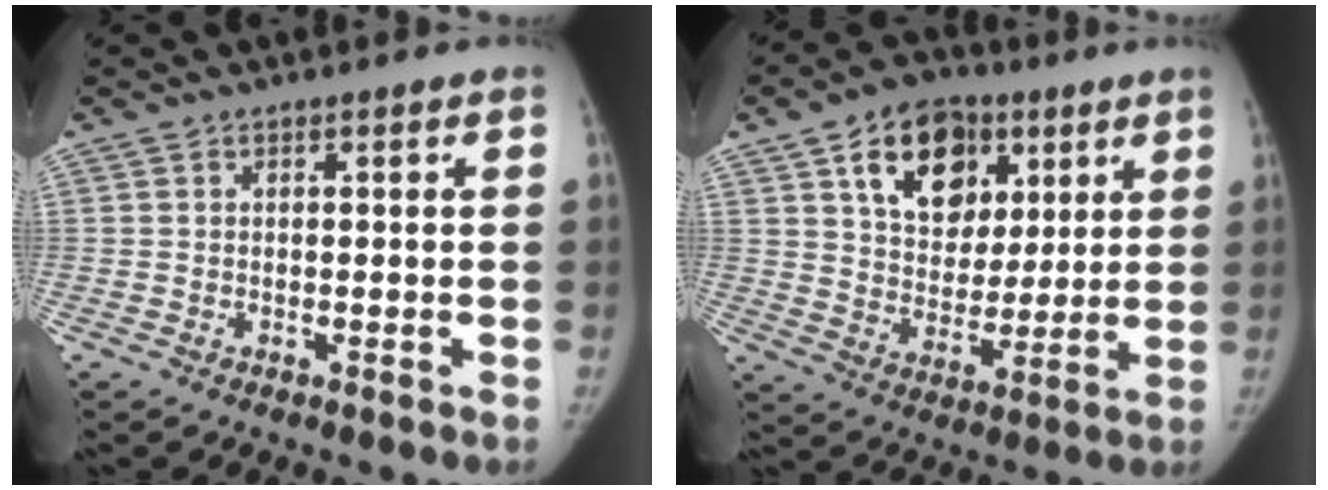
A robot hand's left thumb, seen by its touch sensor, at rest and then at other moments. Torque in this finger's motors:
{"motor_torque": [0.68, 0.68, 0.07, -0.05, 0.13]}